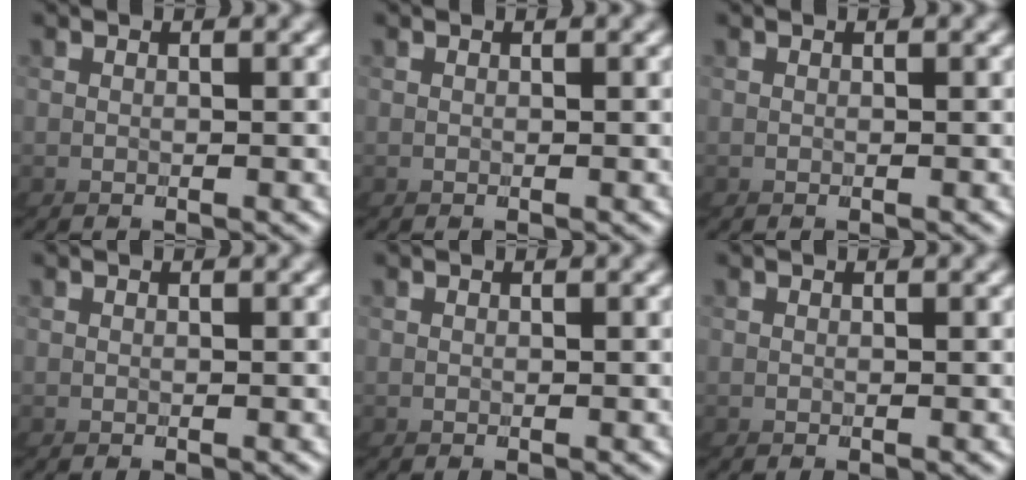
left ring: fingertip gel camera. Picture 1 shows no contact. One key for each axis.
{"total": 0.0}
{"total": 0.0}
{"total": 0.0}
{"total": 0.0}
{"total": 0.0}